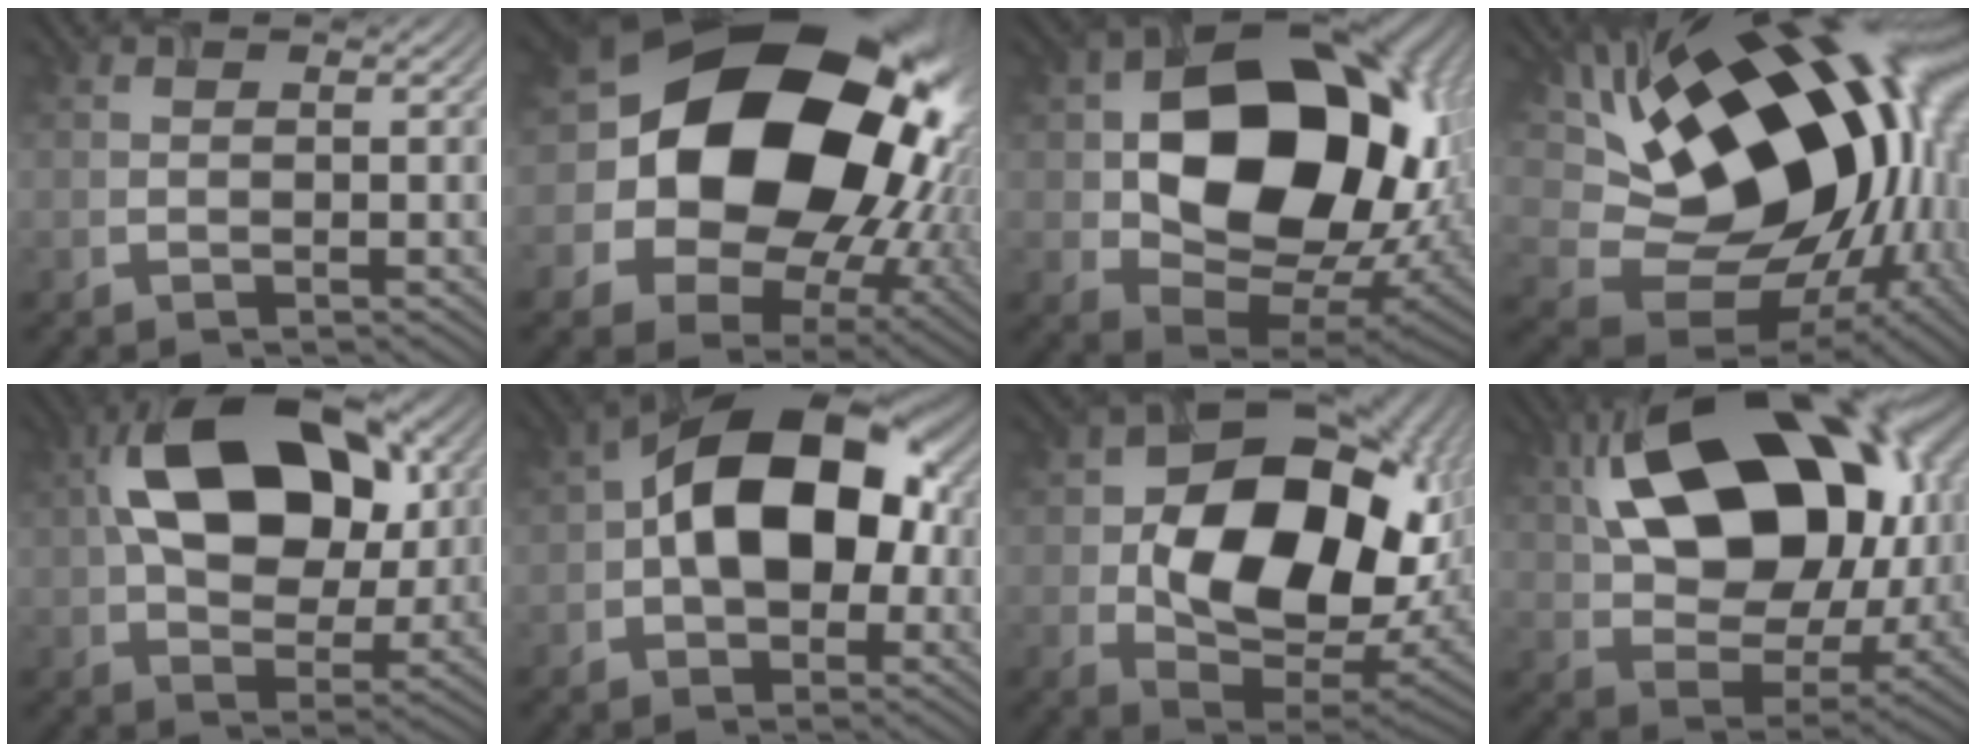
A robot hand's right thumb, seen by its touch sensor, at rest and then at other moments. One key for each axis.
{"total": 22.2, "fx": 3.3, "fy": 17.3, "fz": 13.5, "tx": -0.291, "ty": -0.020, "tz": 0.091}
{"total": 18.1, "fx": 2.0, "fy": 13.2, "fz": 12.2, "tx": -0.192, "ty": -0.032, "tz": 0.060}
{"total": 21.8, "fx": 4.2, "fy": 13.8, "fz": 16.4, "tx": -0.306, "ty": -0.004, "tz": 0.086}
{"total": 16.1, "fx": 4.0, "fy": 9.9, "fz": 12.0, "tx": -0.209, "ty": 0.030, "tz": 0.052}
{"total": 14.3, "fx": 0.8, "fy": 9.2, "fz": 11.0, "tx": -0.160, "ty": 0.025, "tz": 0.005}
{"total": 17.3, "fx": 1.1, "fy": 11.9, "fz": 12.5, "tx": -0.196, "ty": -0.029, "tz": 0.033}
{"total": 19.5, "fx": 5.8, "fy": 12.4, "fz": 13.8, "tx": -0.260, "ty": 0.017, "tz": 0.106}